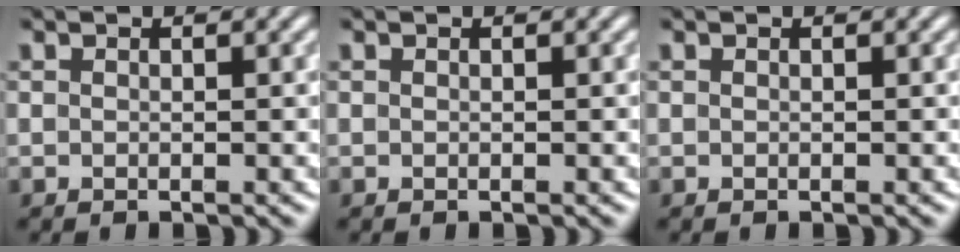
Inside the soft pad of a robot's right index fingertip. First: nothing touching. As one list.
[{"total": 0.0}, {"total": 0.0}]